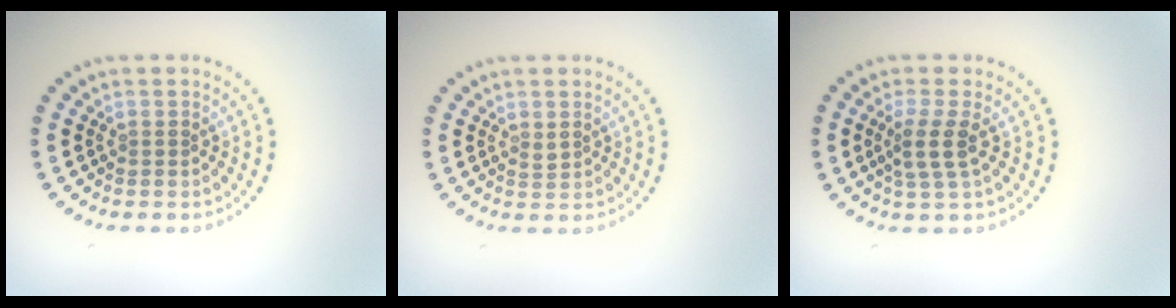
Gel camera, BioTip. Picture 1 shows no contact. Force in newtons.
{"total": 0.6, "press": 0.6, "slide": 0.2}
{"total": 2.5, "press": 2.1, "slide": 1.4}